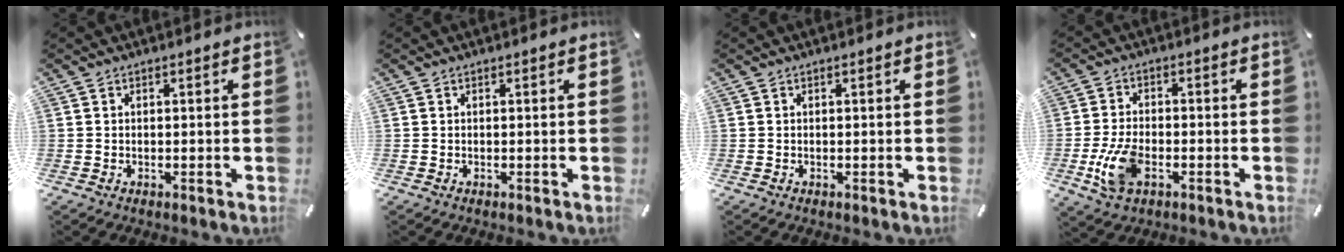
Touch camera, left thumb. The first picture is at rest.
{"total": 0.0}
{"total": 0.0}
{"total": 9.6, "force": [-3.0, 5.7, 7.1], "torque": [-0.155, 0.004, -0.051]}